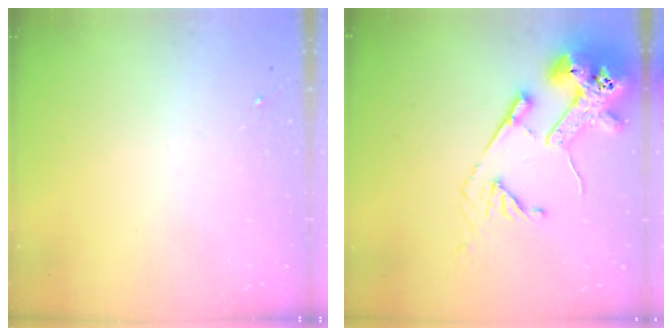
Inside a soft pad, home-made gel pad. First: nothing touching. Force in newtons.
{"total": 16.6, "press": 16.5, "slide": 2.0}